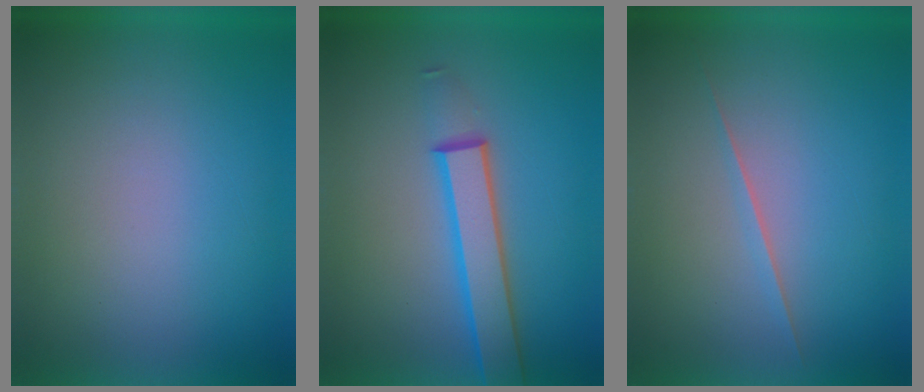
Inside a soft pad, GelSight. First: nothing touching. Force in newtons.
{"total": 4.7}
{"total": 1.6}